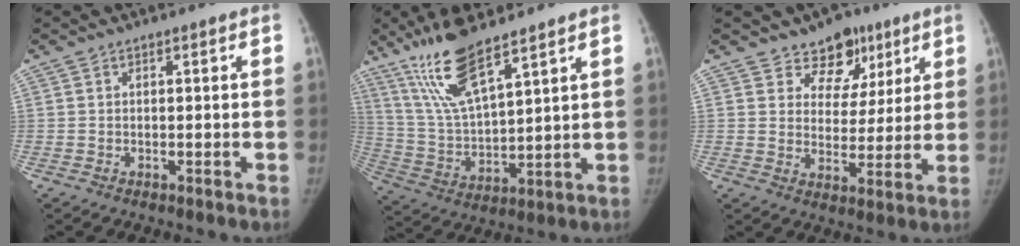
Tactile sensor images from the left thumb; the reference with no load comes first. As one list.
[{"total": 14.0, "force": [9.8, 2.8, 9.7], "torque": [-0.188, -0.048, 0.205]}, {"total": 9.3, "force": [6.2, 6.6, 2.2], "torque": [0.014, -0.030, 0.097]}]